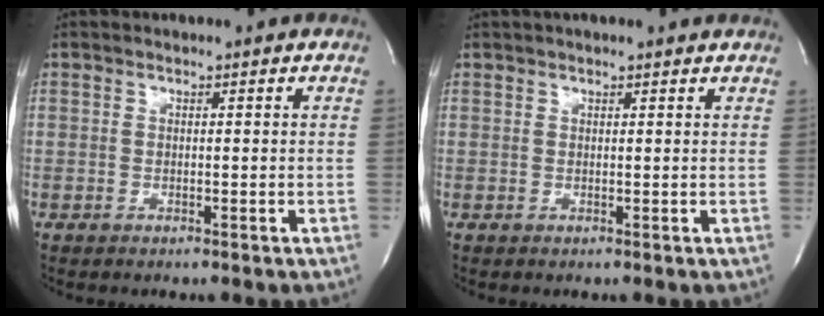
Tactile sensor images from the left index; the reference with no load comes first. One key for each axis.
{"total": 4.4, "fx": 3.9, "fy": 0.7, "fz": 1.8, "tx": -0.026, "ty": 0.030, "tz": 0.046}